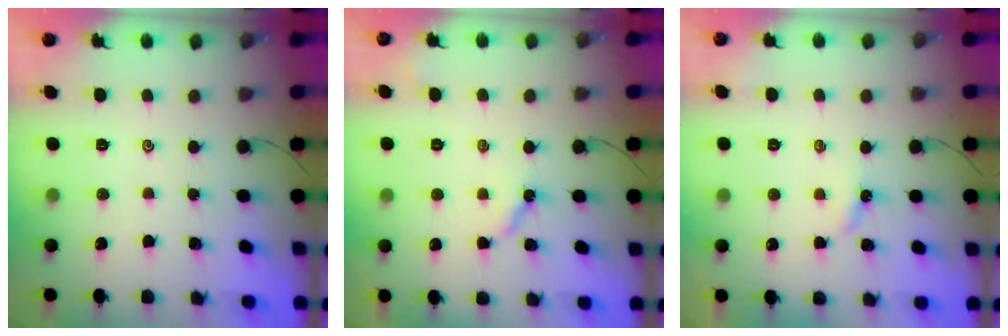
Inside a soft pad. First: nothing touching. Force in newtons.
{"total": 4.3, "press": 4.2, "slide": 0.8}
{"total": 3.6, "press": 3.6, "slide": 0.5}